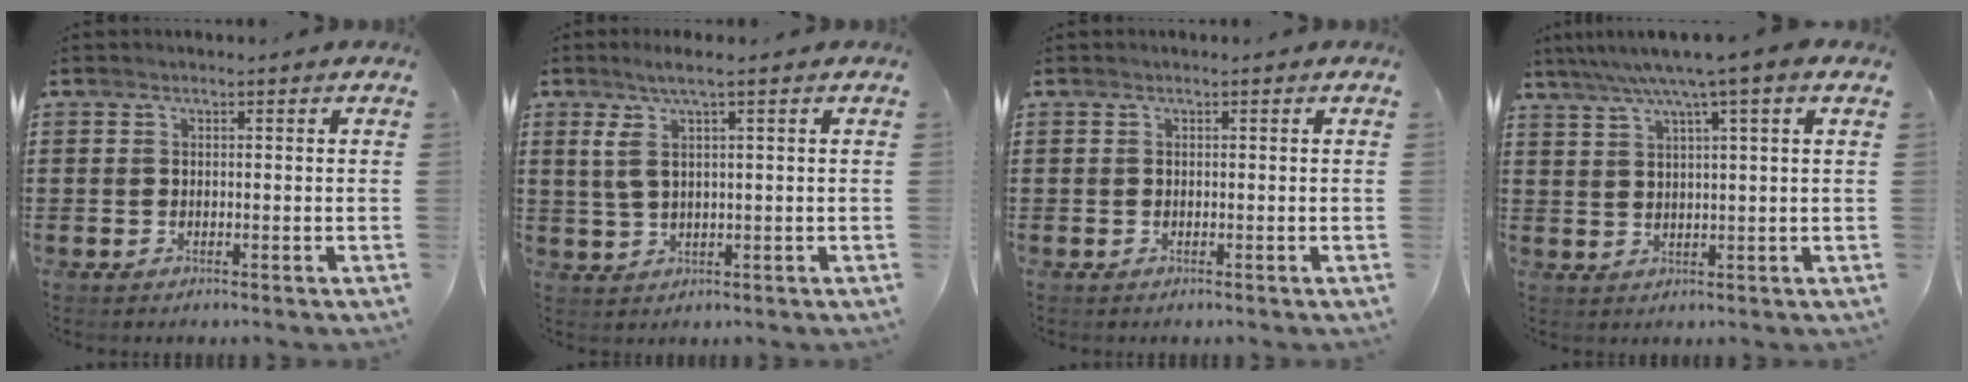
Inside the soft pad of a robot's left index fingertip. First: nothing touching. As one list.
[{"total": 4.4, "force": [1.6, 0.7, 4.1], "torque": [-0.095, -0.004, 0.022]}, {"total": 0.0}, {"total": 5.7, "force": [3.7, -0.7, 4.3], "torque": [-0.093, -0.009, 0.060]}]